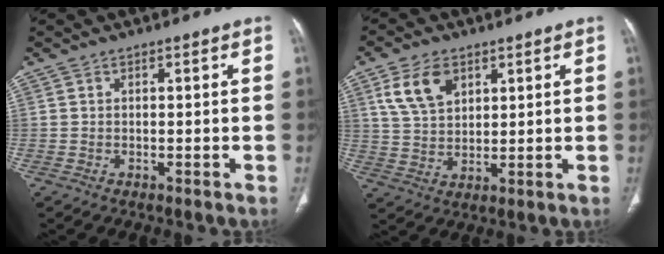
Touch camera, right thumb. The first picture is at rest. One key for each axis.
{"total": 8.7, "fx": 4.1, "fy": 5.5, "fz": 5.4, "tx": -0.088, "ty": -0.012, "tz": 0.085}